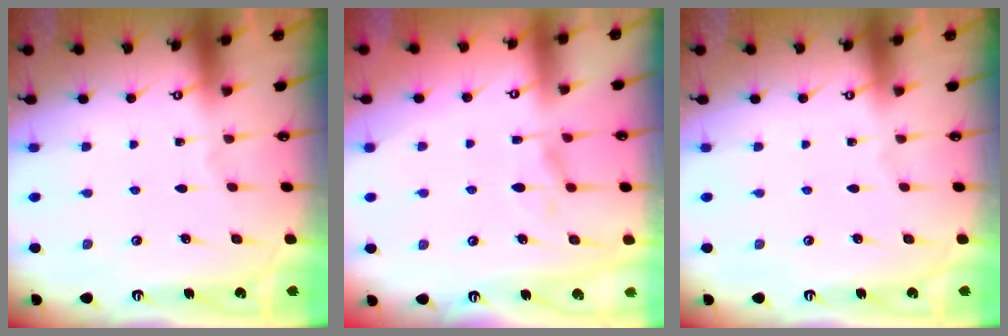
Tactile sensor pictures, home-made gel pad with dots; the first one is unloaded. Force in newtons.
{"total": 1.3, "press": 0.1, "slide": 1.3}
{"total": 0.0}